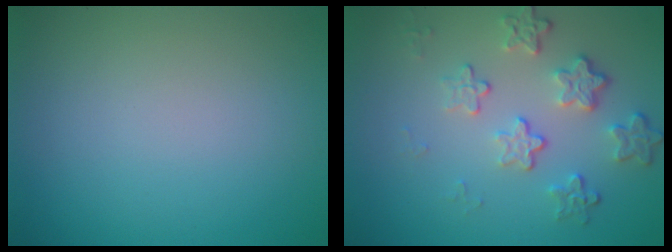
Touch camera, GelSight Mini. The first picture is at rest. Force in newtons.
{"total": 4.1, "press": 3.0, "slide": 2.8}